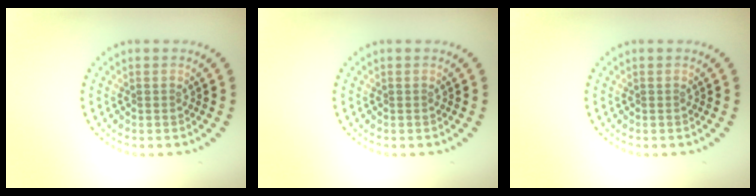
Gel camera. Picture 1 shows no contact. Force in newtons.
{"total": 0.0}
{"total": 0.0}